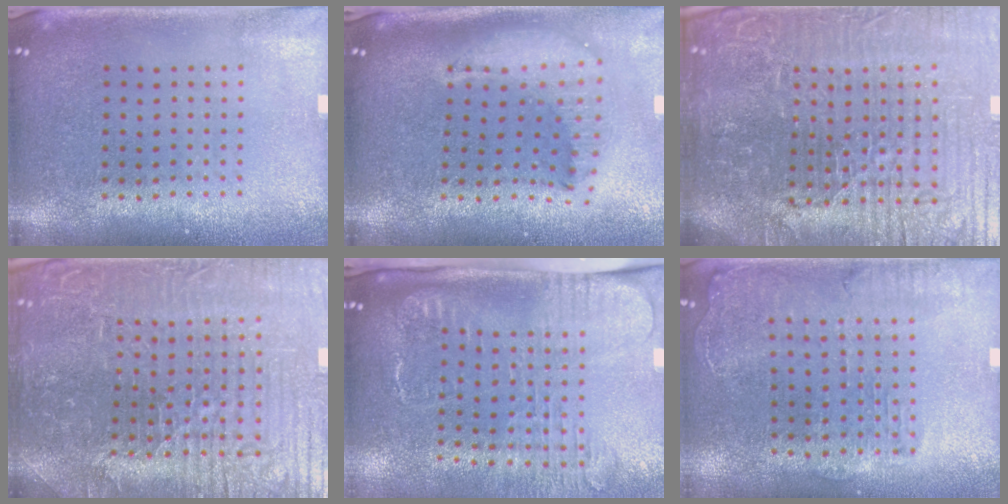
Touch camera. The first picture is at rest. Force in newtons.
{"total": 2.2, "press": 1.7, "slide": 1.4}
{"total": 7.8, "press": 6.9, "slide": 3.6}
{"total": 5.5, "press": 5.3, "slide": 1.4}
{"total": 2.6, "press": 2.0, "slide": 1.7}
{"total": 1.4, "press": 1.4, "slide": 0.4}